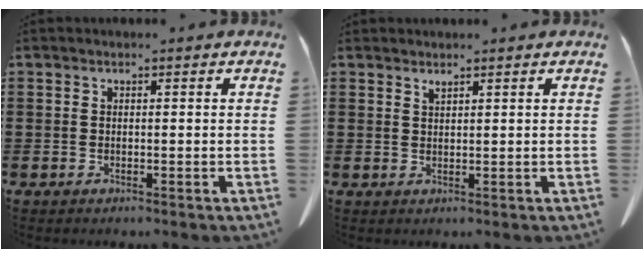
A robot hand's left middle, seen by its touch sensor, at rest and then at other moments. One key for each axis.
{"total": 1.1, "fx": 1.0, "fy": 0.0, "fz": 0.3, "tx": -0.009, "ty": -0.002, "tz": 0.020}